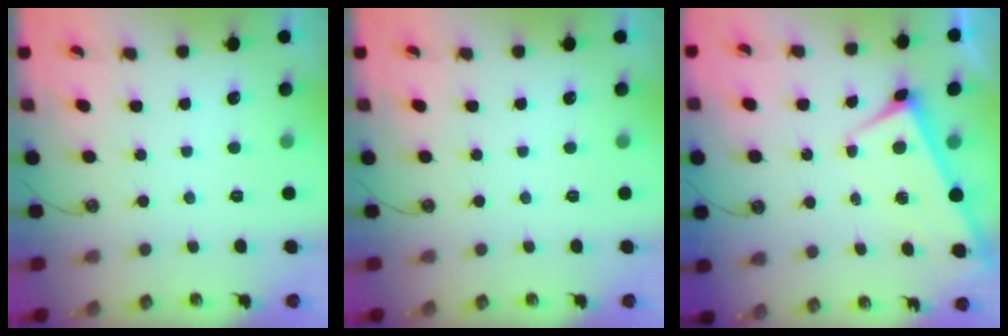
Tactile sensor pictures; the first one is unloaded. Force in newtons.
{"total": 0.0}
{"total": 1.0, "press": 1.0, "slide": 0.0}